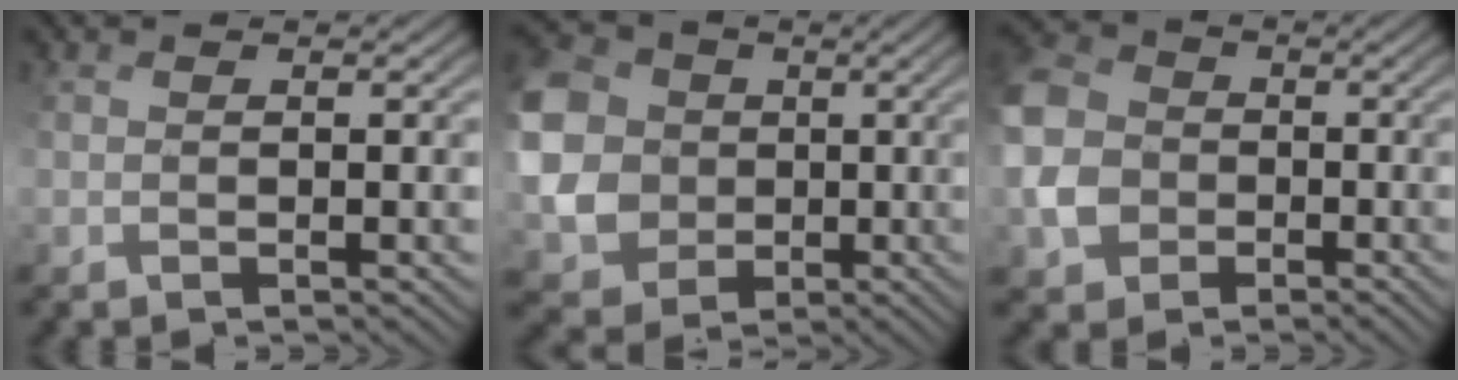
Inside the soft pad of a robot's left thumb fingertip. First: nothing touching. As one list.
[{"total": 14.2, "force": [2.2, 12.8, 5.9], "torque": [-0.227, -0.005, 0.030]}, {"total": 7.1, "force": [-1.3, 6.2, 3.3], "torque": [-0.109, 0.002, -0.037]}]